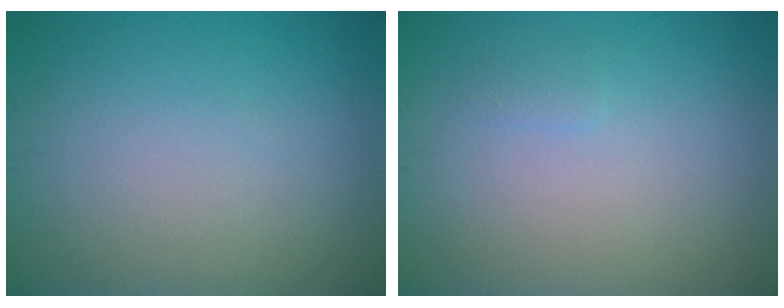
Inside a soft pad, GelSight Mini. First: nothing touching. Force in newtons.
{"total": 0.6, "press": 0.5, "slide": 0.1}